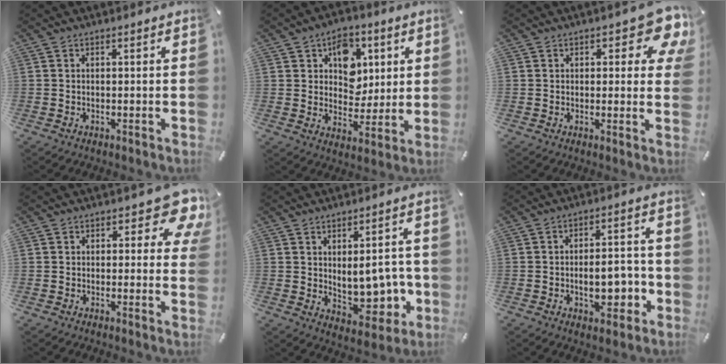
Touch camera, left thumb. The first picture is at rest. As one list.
[{"total": 10.1, "force": [3.6, 8.4, 4.4], "torque": [-0.051, -0.012, 0.063]}, {"total": 8.4, "force": [4.6, 4.2, 5.7], "torque": [-0.053, -0.026, 0.074]}, {"total": 9.1, "force": [4.8, 4.6, 6.2], "torque": [-0.063, -0.028, 0.079]}, {"total": 11.1, "force": [0.7, 6.8, 8.8], "torque": [-0.097, -0.012, 0.022]}, {"total": 10.1, "force": [-2.4, 5.6, 8.1], "torque": [-0.096, 0.006, -0.037]}]